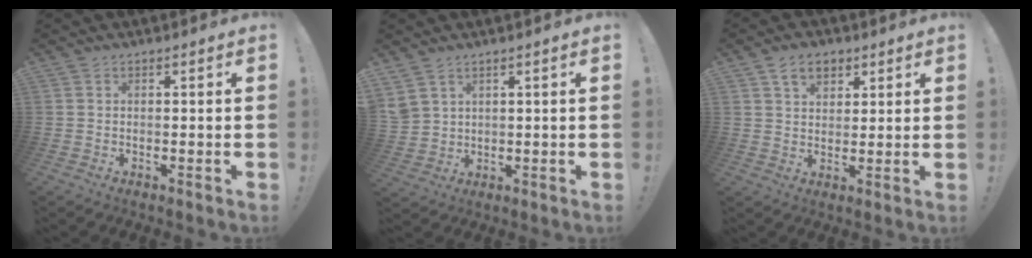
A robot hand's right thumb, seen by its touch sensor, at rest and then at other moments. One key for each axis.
{"total": 4.8, "fx": 3.3, "fy": 2.9, "fz": 1.9, "tx": -0.050, "ty": -0.012, "tz": 0.067}
{"total": 7.2, "fx": 4.0, "fy": 4.7, "fz": 3.6, "tx": -0.060, "ty": -0.006, "tz": 0.075}